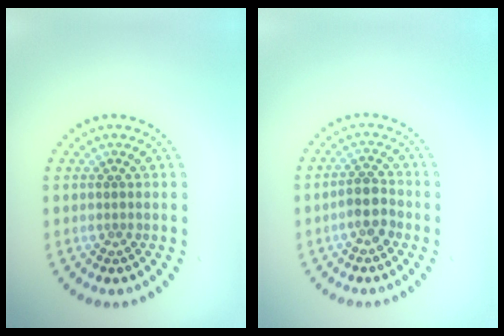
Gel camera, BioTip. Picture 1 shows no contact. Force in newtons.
{"total": 2.4, "press": 2.3, "slide": 0.9}